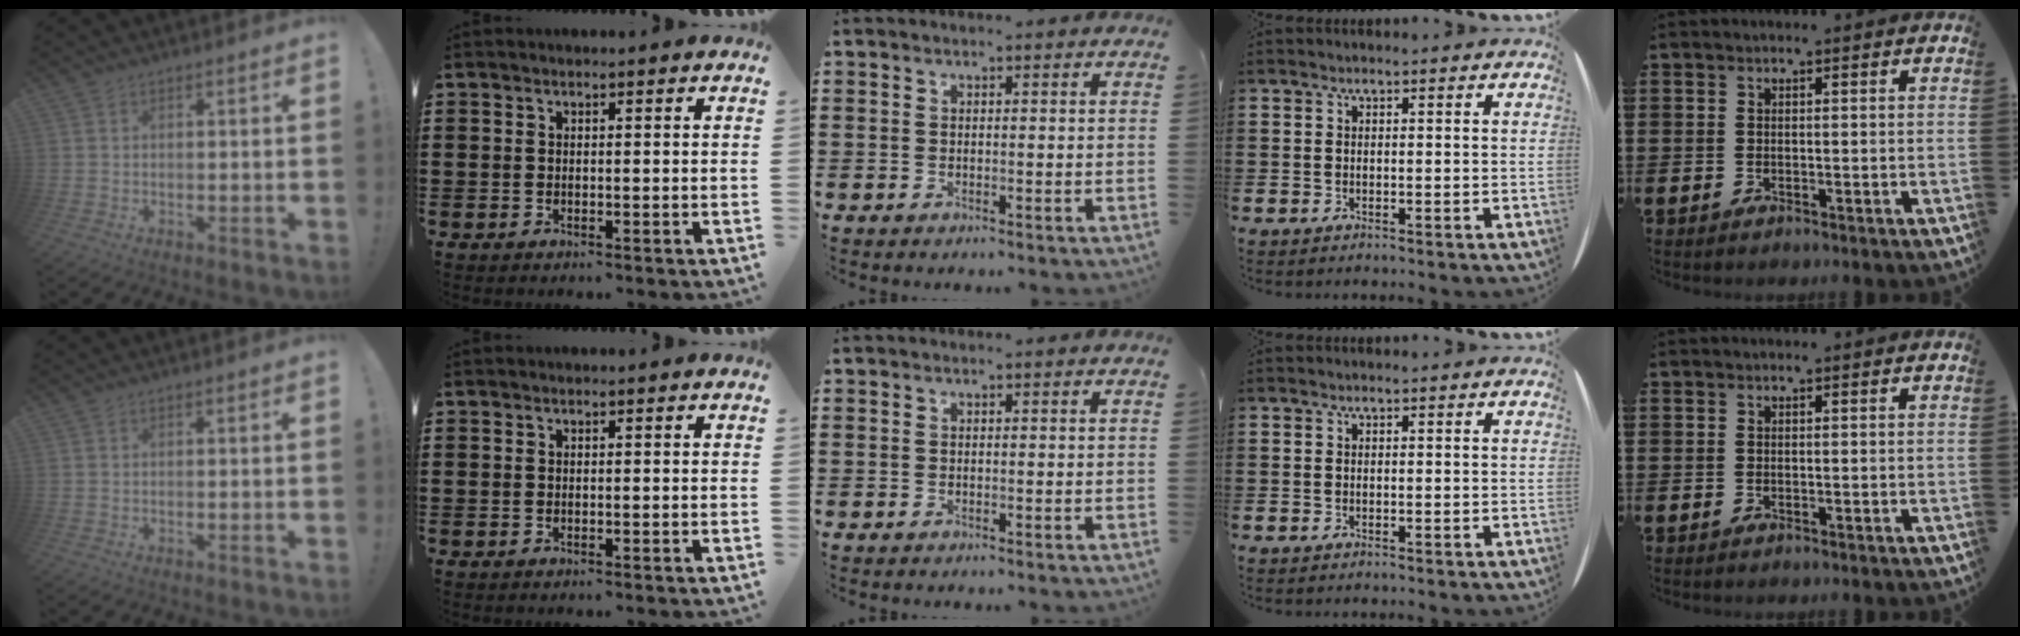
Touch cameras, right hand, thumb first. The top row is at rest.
{}